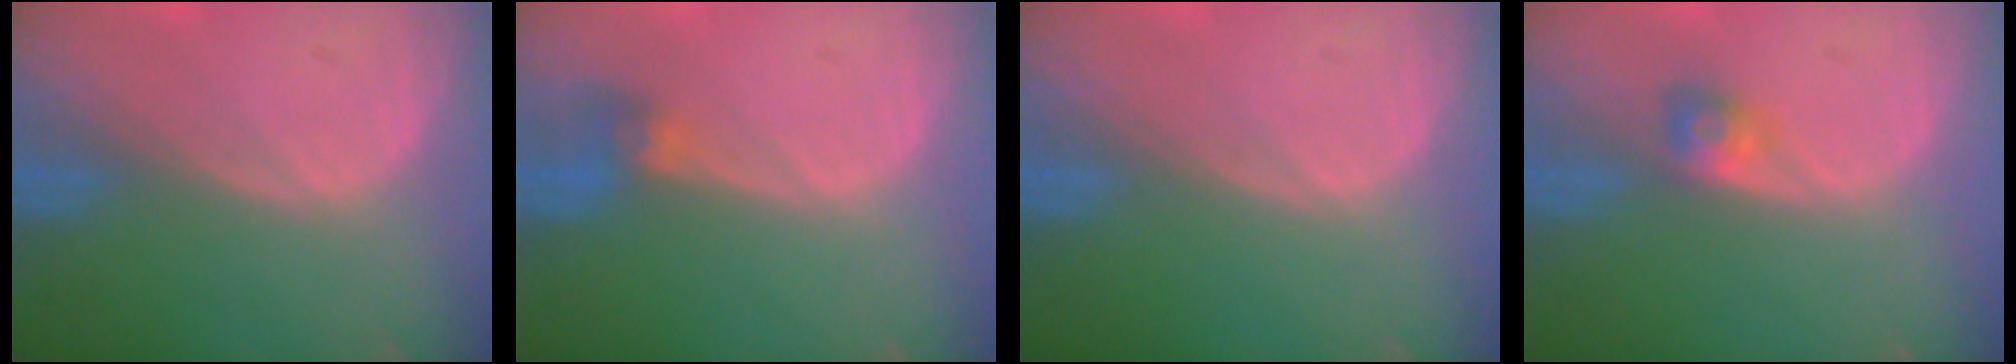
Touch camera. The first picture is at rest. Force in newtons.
{"total": 2.9, "press": 2.6, "slide": 1.2}
{"total": 0.0}
{"total": 2.4, "press": 2.2, "slide": 1.0}